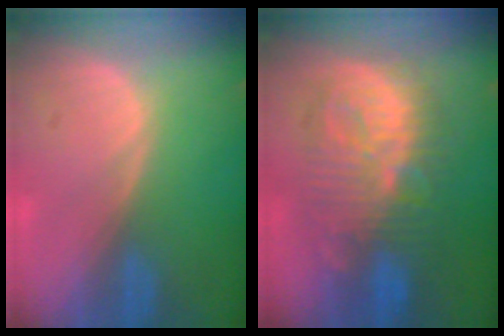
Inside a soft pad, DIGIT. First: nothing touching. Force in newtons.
{"total": 10.8, "press": 10.8, "slide": 0.5}